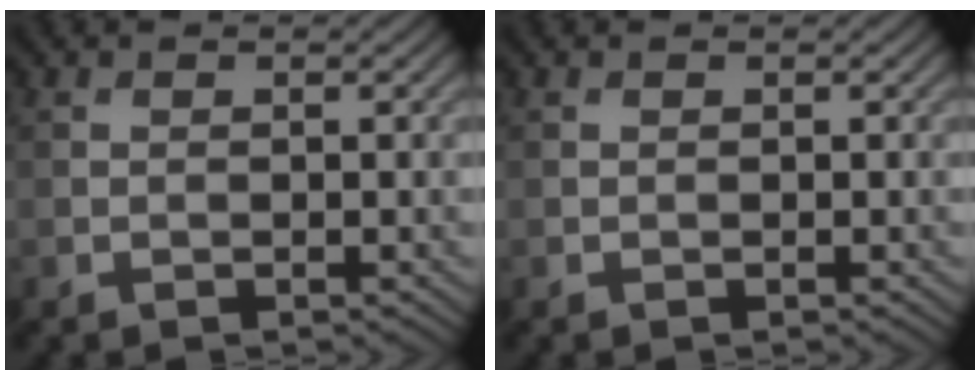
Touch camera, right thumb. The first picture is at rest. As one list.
[{"total": 0.0}]